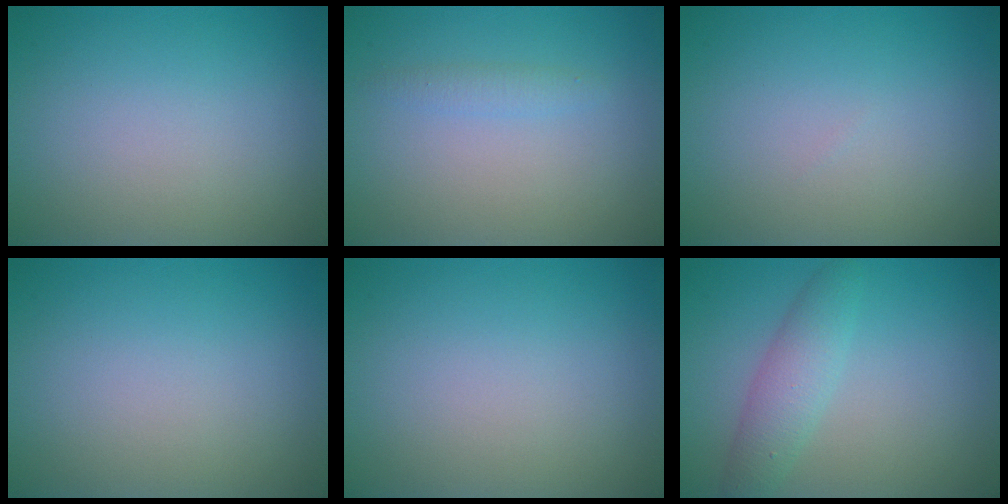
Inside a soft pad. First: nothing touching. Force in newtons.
{"total": 1.1, "press": 1.1, "slide": 0.0}
{"total": 0.0}
{"total": 0.0}
{"total": 0.0}
{"total": 3.0, "press": 3.0, "slide": 0.1}